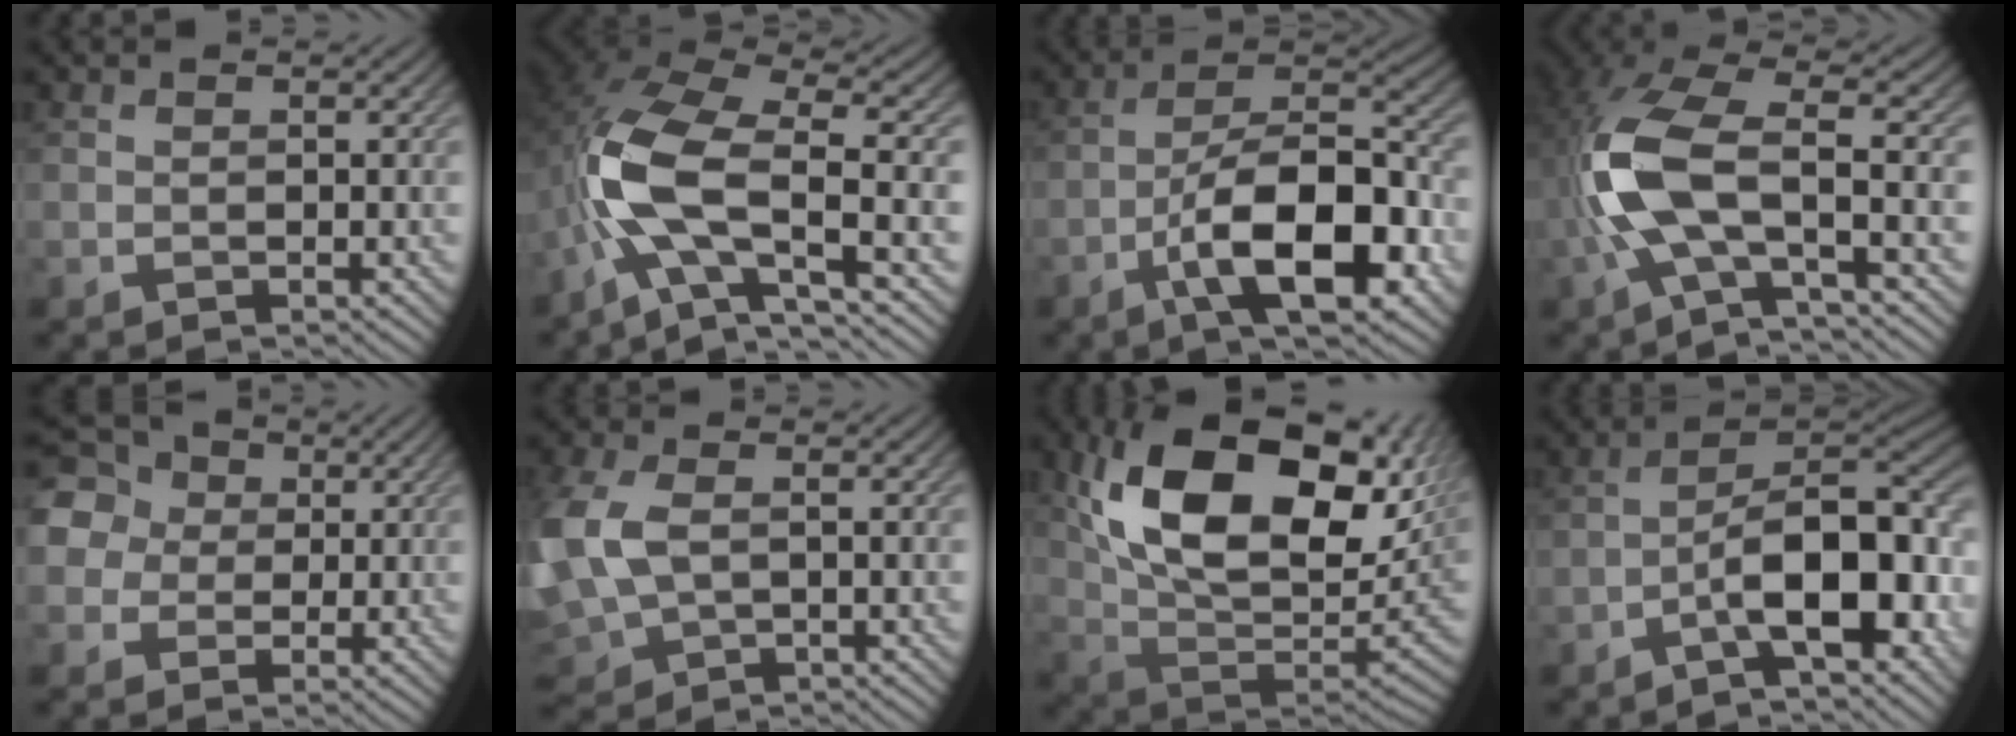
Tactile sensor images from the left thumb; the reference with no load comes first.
{"total": 13.8, "force": [-3.4, 5.7, 12.1], "torque": [-0.261, -0.012, -0.072]}
{"total": 13.5, "force": [-6.2, 5.2, 10.9], "torque": [-0.179, 0.000, -0.110]}
{"total": 12.2, "force": [-2.1, 4.5, 11.2], "torque": [-0.253, -0.002, -0.050]}
{"total": 10.4, "force": [2.5, 9.1, 4.3], "torque": [-0.141, 0.030, 0.030]}
{"total": 10.4, "force": [-0.1, 6.8, 7.9], "torque": [-0.238, -0.006, 0.009]}
{"total": 19.6, "force": [7.2, 11.2, 14.4], "torque": [-0.267, 0.006, 0.132]}
{"total": 12.9, "force": [-5.3, 4.9, 10.7], "torque": [-0.143, 0.008, -0.090]}